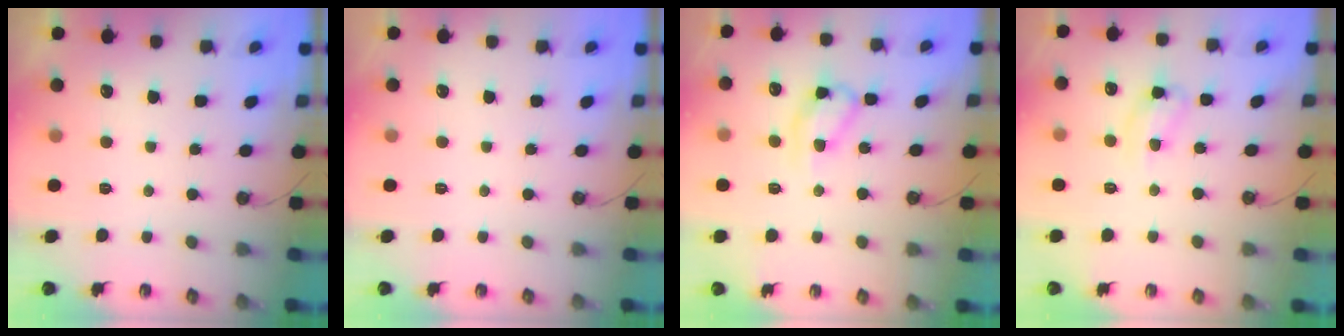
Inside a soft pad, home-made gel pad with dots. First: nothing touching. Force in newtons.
{"total": 0.0}
{"total": 11.9, "press": 11.9, "slide": 0.8}
{"total": 10.4, "press": 10.3, "slide": 0.8}